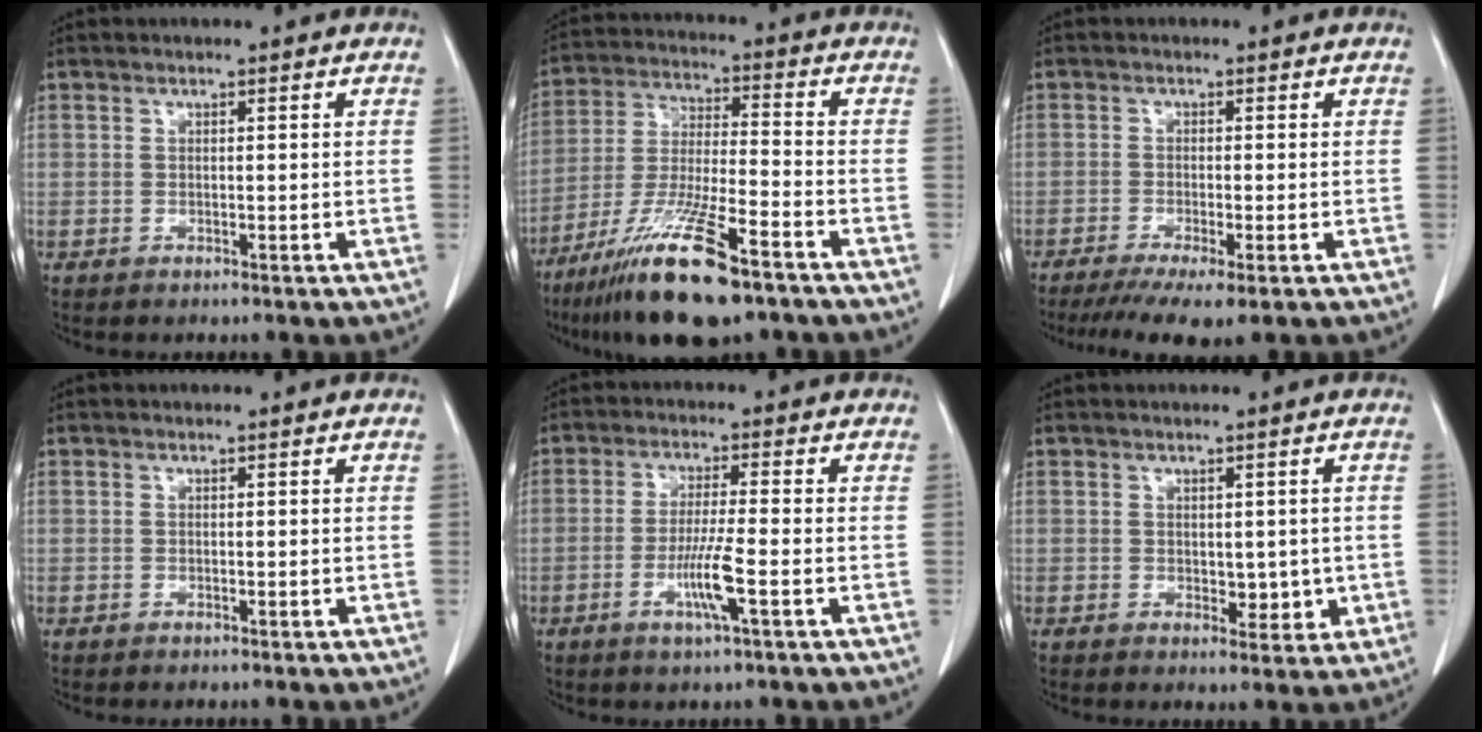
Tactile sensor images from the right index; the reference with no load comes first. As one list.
[{"total": 16.3, "force": [-10.5, 2.1, 12.3], "torque": [-0.246, -0.041, -0.193]}, {"total": 7.5, "force": [-5.2, 0.6, 5.3], "torque": [-0.079, -0.019, -0.084]}, {"total": 0.0}, {"total": 6.1, "force": [-2.2, -0.4, 5.7], "torque": [-0.106, -0.012, -0.042]}, {"total": 3.5, "force": [-0.1, 2.1, 2.8], "torque": [-0.027, -0.004, 0.007]}]